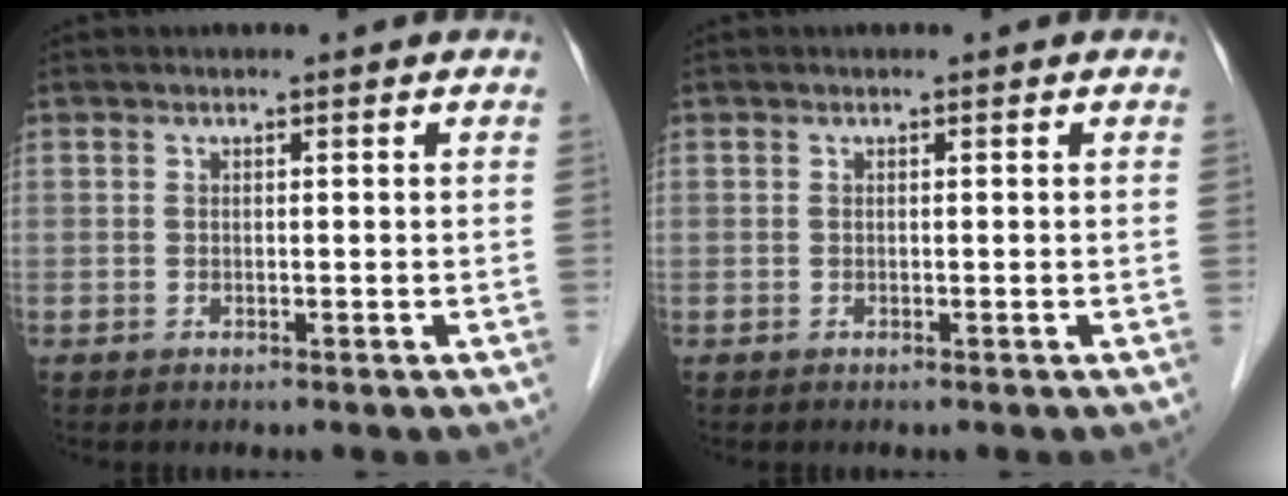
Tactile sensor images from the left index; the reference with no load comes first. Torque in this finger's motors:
{"motor_torque": [-0.04, 0.04, 0.00, 0.00]}